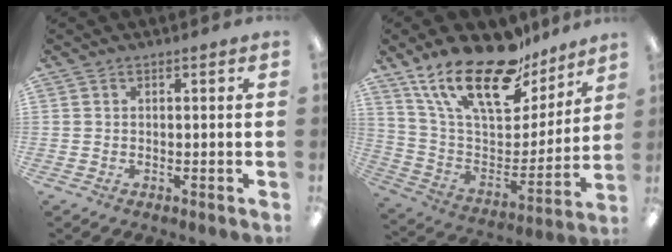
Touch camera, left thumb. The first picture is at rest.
{"total": 24.5, "force": [17.6, 9.5, 14.1], "torque": [-0.261, -0.111, 0.307]}